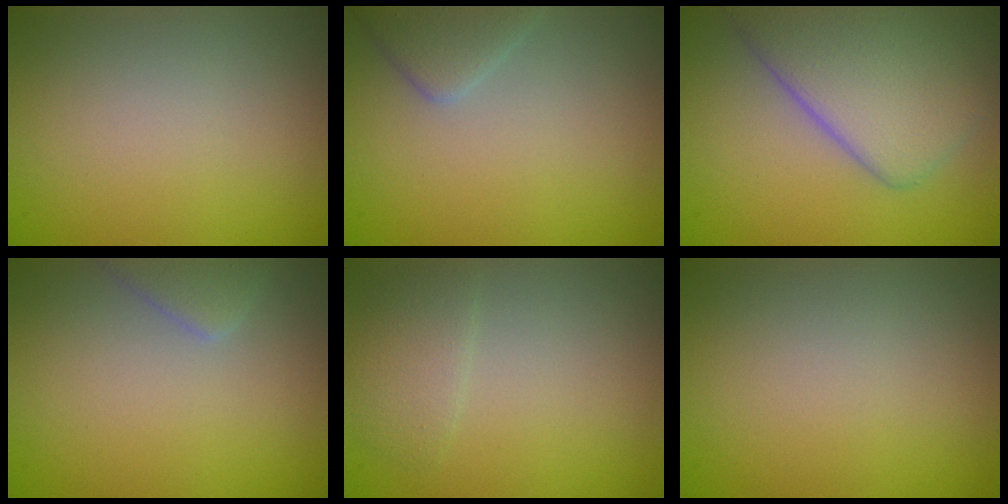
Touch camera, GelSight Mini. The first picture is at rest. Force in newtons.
{"total": 2.6, "press": 2.6, "slide": 0.2}
{"total": 7.6, "press": 7.6, "slide": 0.6}
{"total": 2.1, "press": 2.1, "slide": 0.1}
{"total": 1.9, "press": 1.9, "slide": 0.1}
{"total": 0.0}